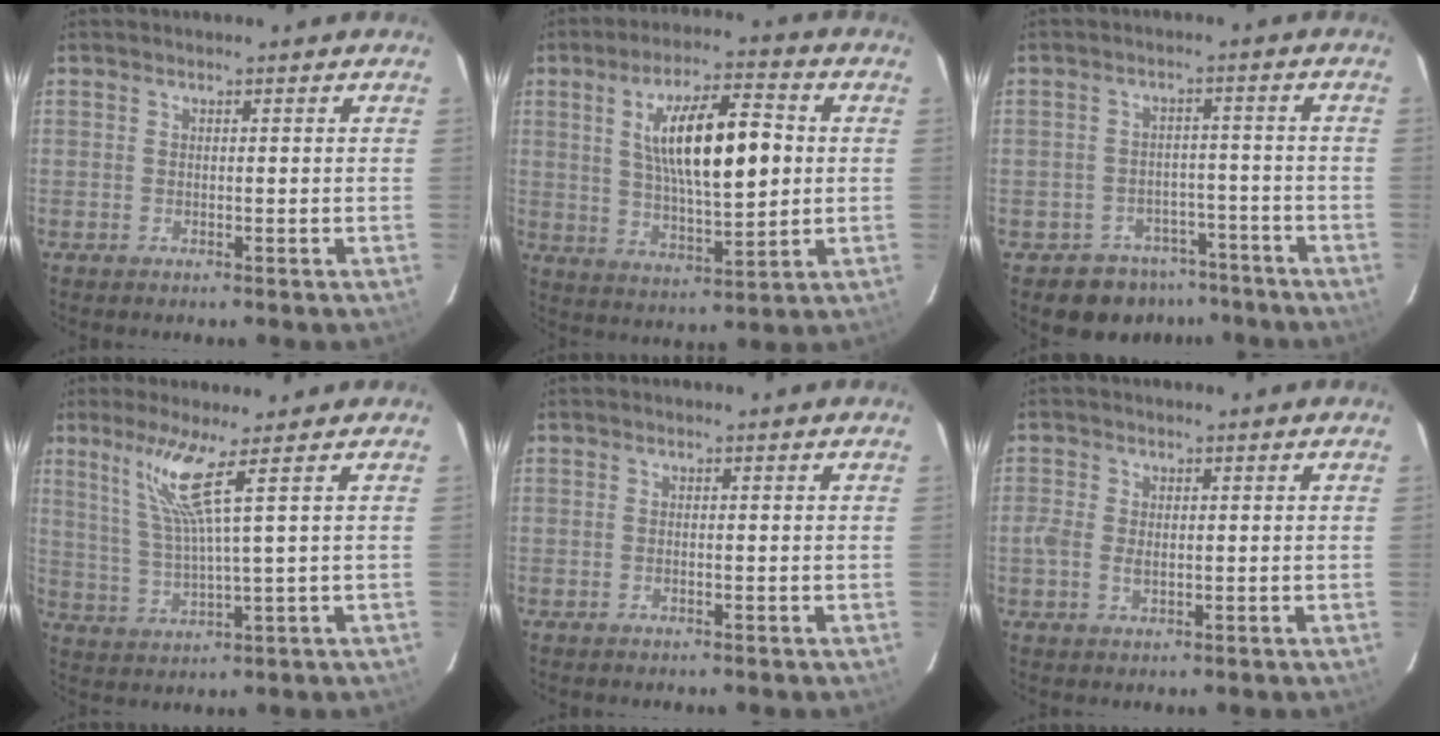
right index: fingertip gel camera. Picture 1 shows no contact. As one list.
[{"total": 15.2, "force": [2.6, 4.7, 14.2], "torque": [-0.241, 0.013, 0.051]}, {"total": 7.8, "force": [-5.7, 5.3, 0.8], "torque": [-0.018, 0.036, -0.068]}, {"total": 7.3, "force": [4.0, -1.5, 5.9], "torque": [-0.117, -0.005, 0.091]}, {"total": 0.5, "force": [-0.4, 0.1, 0.3], "torque": [-0.006, 0.001, -0.008]}, {"total": 3.1, "force": [-0.5, 1.8, 2.5], "torque": [-0.051, -0.001, -0.011]}]